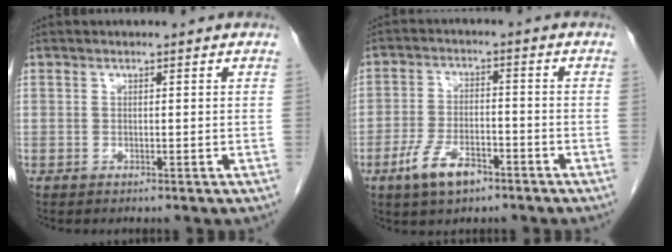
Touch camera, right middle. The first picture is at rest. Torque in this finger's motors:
{"motor_torque": [1.36, -0.78, 0.52, 0.12]}